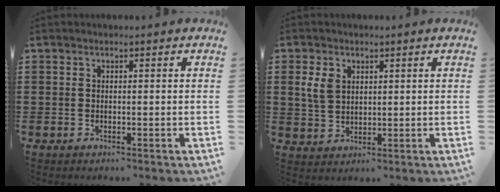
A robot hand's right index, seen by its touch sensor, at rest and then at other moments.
{"total": 4.1, "force": [1.5, 2.8, 2.5], "torque": [-0.058, 0.009, 0.028]}